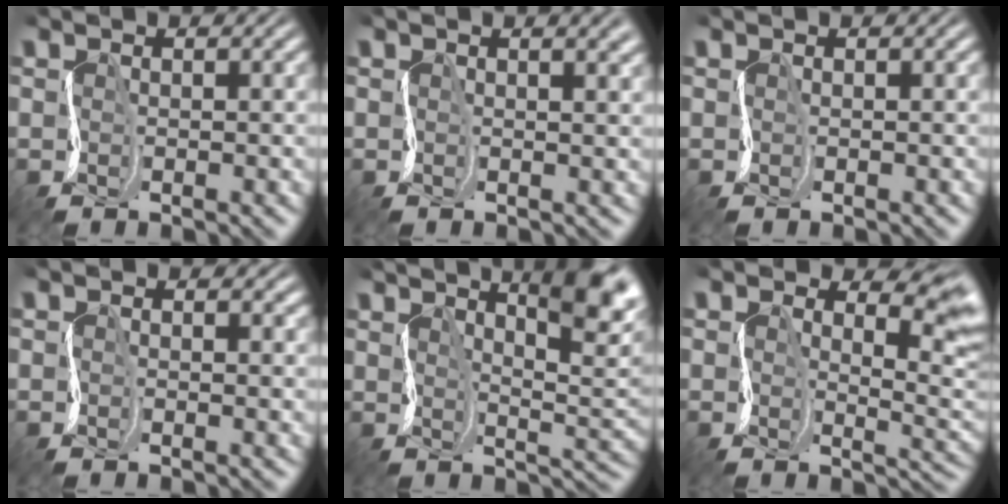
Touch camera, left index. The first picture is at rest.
{"total": 2.7, "force": [1.5, 1.0, 2.0], "torque": [-0.013, 0.007, 0.013]}
{"total": 0.0}
{"total": 0.9, "force": [0.3, 0.6, 0.6], "torque": [-0.004, 0.002, 0.002]}
{"total": 9.6, "force": [4.9, 2.6, 7.8], "torque": [-0.103, 0.014, 0.070]}
{"total": 5.8, "force": [2.4, 2.9, 4.4], "torque": [-0.061, -0.006, 0.036]}